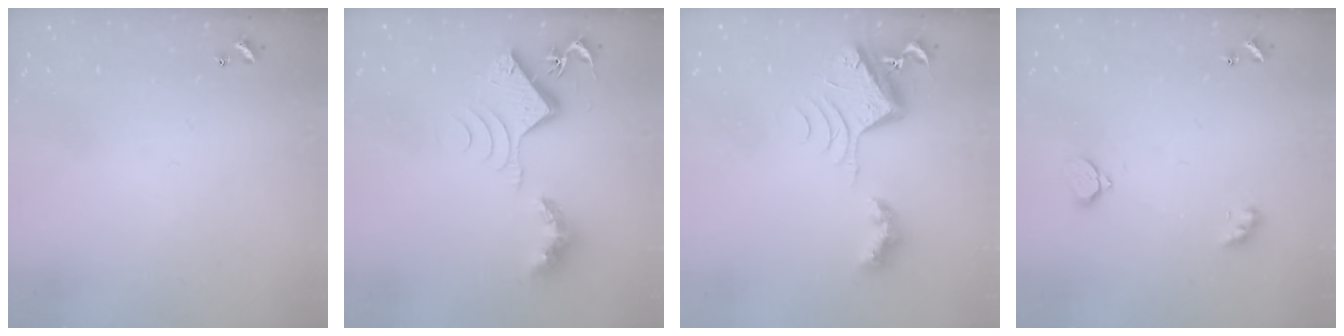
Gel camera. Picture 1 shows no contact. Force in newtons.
{"total": 10.4, "press": 10.3, "slide": 0.5}
{"total": 7.6, "press": 7.5, "slide": 1.0}
{"total": 2.4, "press": 2.3, "slide": 0.8}